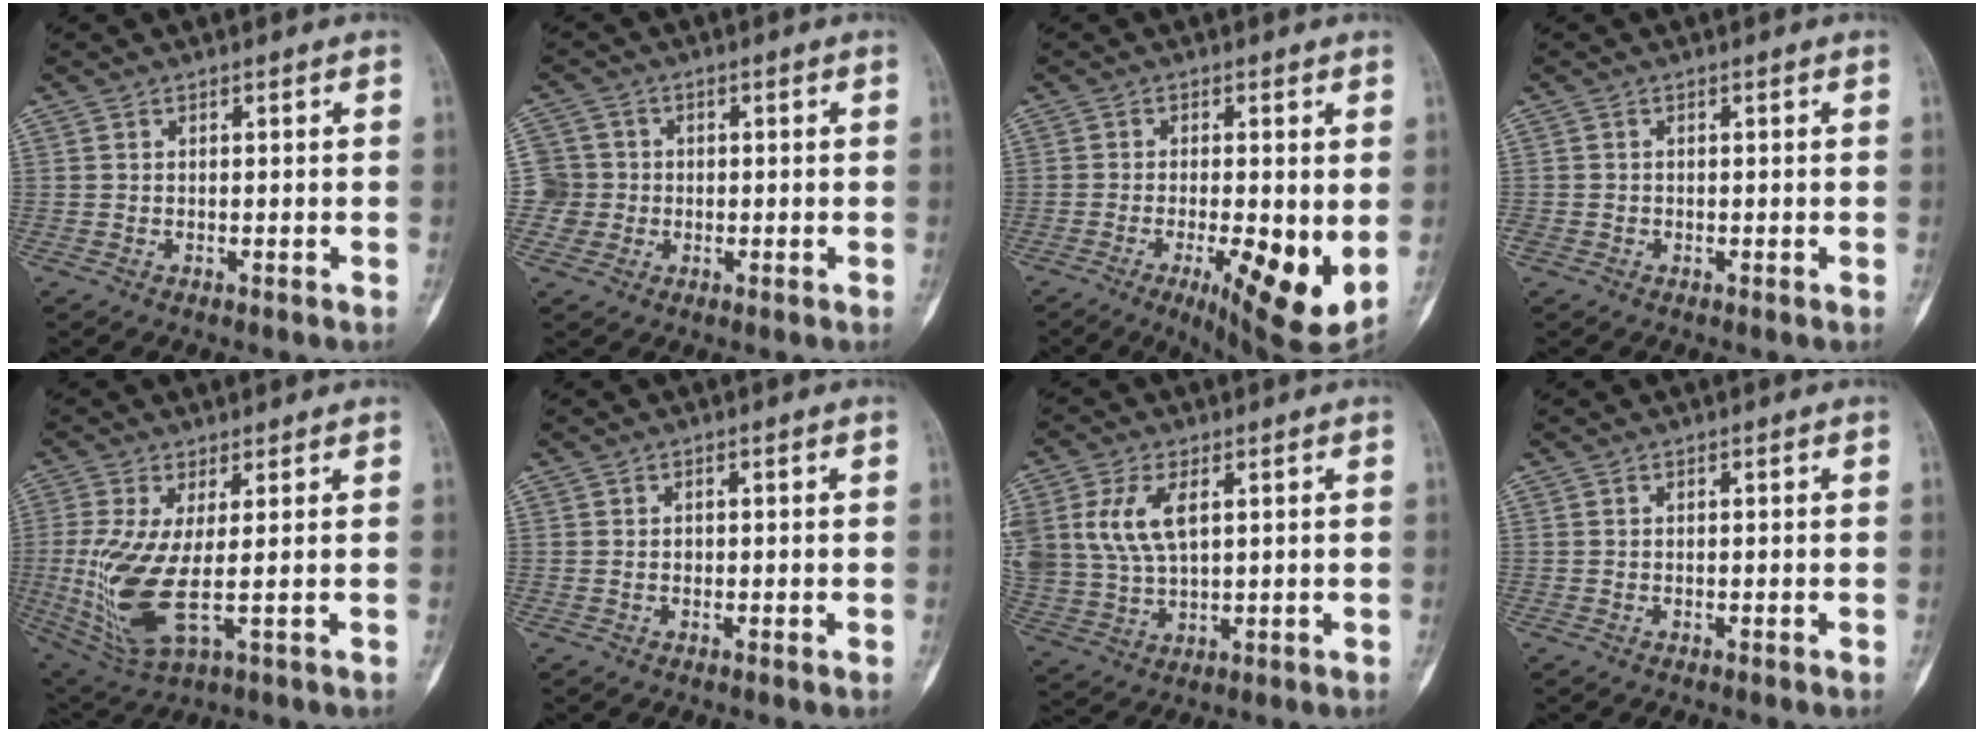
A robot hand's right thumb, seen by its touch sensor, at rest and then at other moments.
{"total": 4.9, "force": [-0.5, 4.8, -0.1], "torque": [0.029, 0.012, -0.016]}
{"total": 13.7, "force": [-2.8, 3.6, 12.9], "torque": [-0.185, -0.028, -0.033]}
{"total": 0.9, "force": [-0.4, 0.8, 0.1], "torque": [0.001, 0.004, -0.009]}
{"total": 11.8, "force": [-0.5, 3.7, 11.2], "torque": [-0.264, -0.019, 0.003]}
{"total": 0.6, "force": [0.0, 0.5, 0.2], "torque": [0.002, 0.003, -0.002]}
{"total": 10.9, "force": [3.4, 6.1, 8.4], "torque": [-0.180, -0.002, 0.075]}
{"total": 0.0}